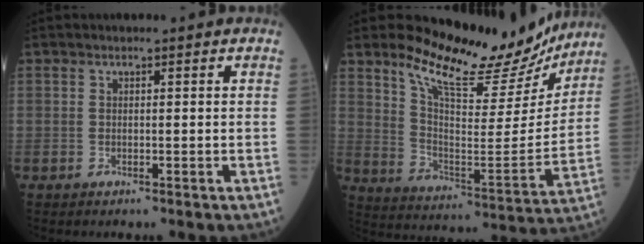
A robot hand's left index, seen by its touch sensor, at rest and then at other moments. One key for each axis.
{"total": 19.0, "fx": 16.4, "fy": 4.9, "fz": 8.2, "tx": -0.130, "ty": -0.034, "tz": 0.244}